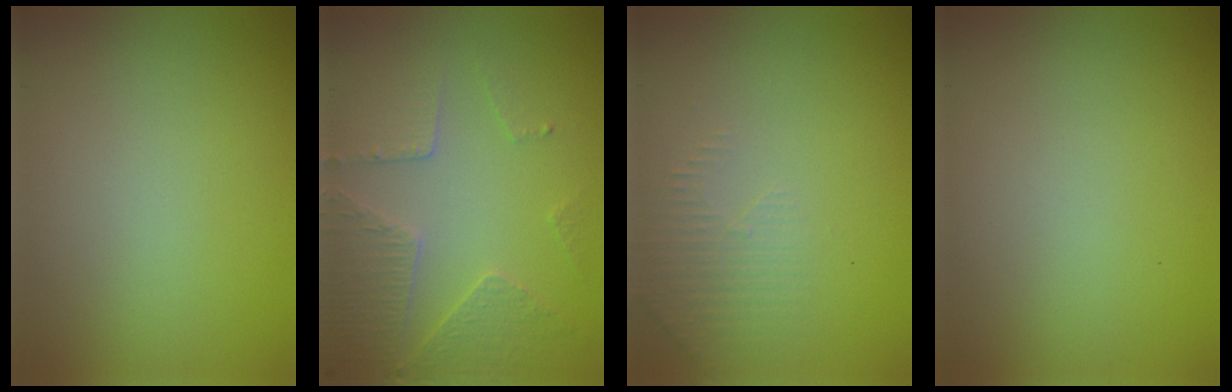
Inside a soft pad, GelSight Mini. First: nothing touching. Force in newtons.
{"total": 4.5, "press": 3.3, "slide": 3.1}
{"total": 1.9, "press": 1.8, "slide": 0.6}
{"total": 0.0}